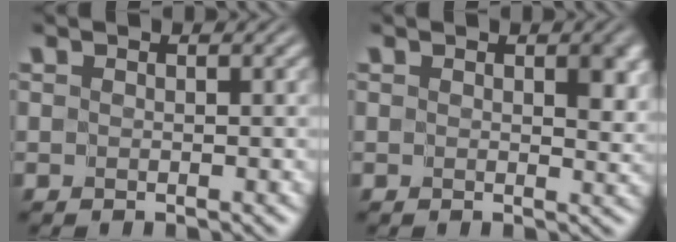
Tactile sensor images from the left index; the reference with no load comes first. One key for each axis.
{"total": 2.8, "fx": 0.6, "fy": 1.6, "fz": 2.2, "tx": -0.025, "ty": -0.005, "tz": 0.012}